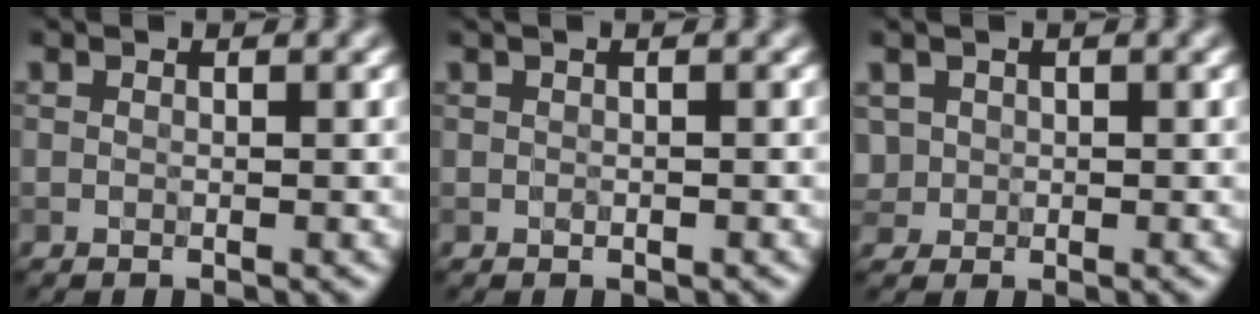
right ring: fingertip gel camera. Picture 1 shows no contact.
{"total": 0.7, "force": [0.2, 0.3, 0.6], "torque": [-0.014, -0.001, 0.001]}
{"total": 1.6, "force": [0.3, 1.5, 0.4], "torque": [-0.004, -0.003, 0.009]}